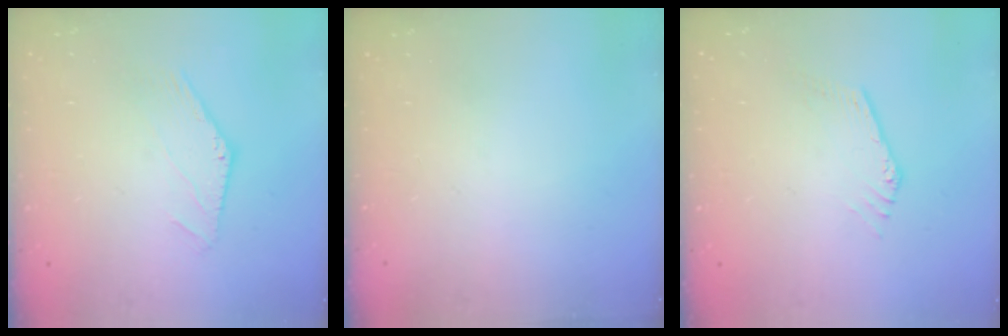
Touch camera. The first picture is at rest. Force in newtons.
{"total": 0.0}
{"total": 0.0}